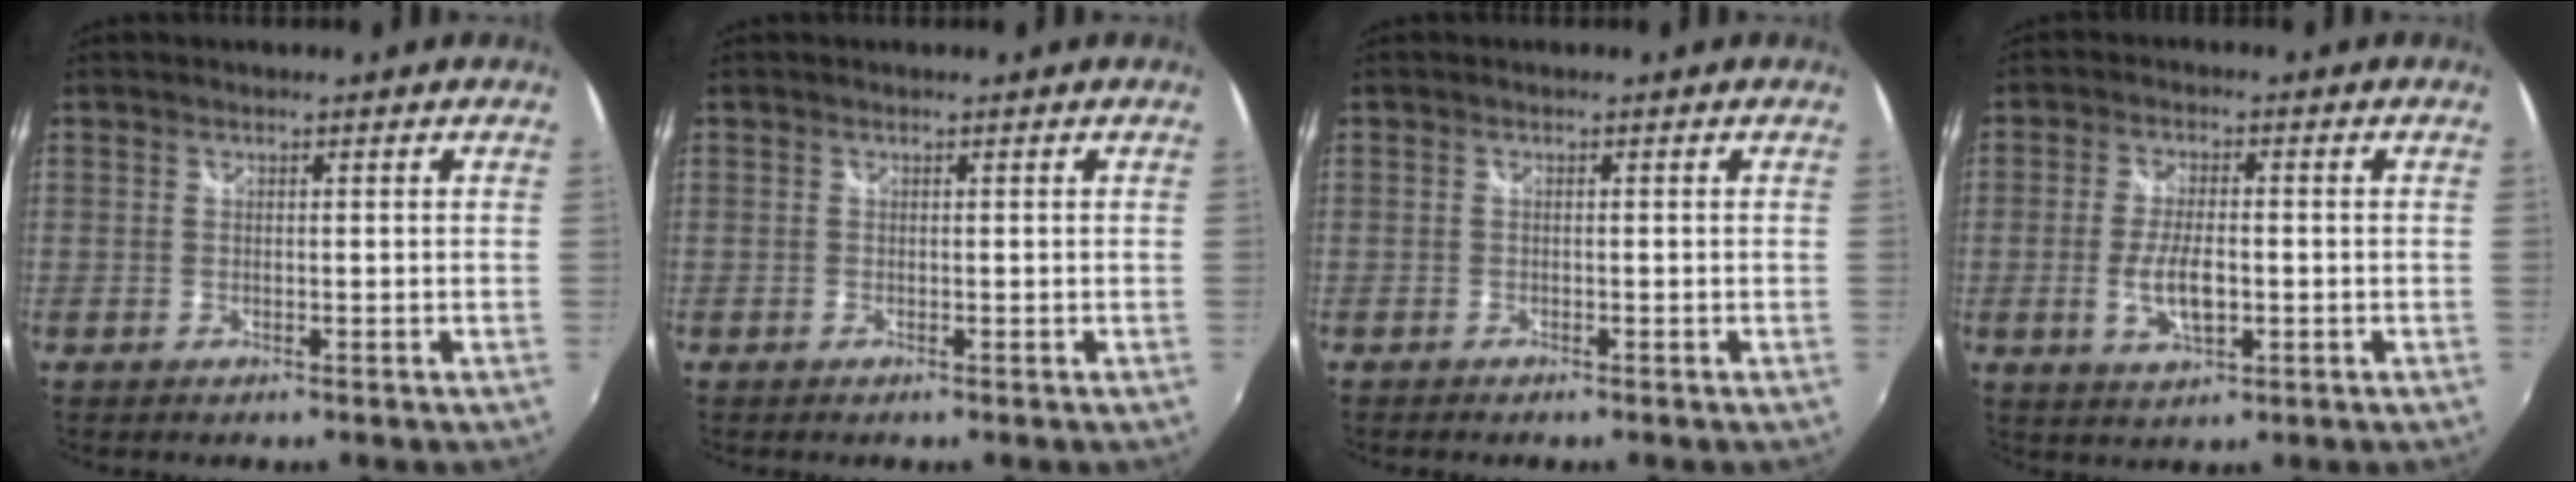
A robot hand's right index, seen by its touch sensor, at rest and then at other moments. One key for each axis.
{"total": 0.0}
{"total": 0.7, "fx": -0.6, "fy": 0.2, "fz": 0.2, "tx": -0.007, "ty": -0.004, "tz": -0.014}
{"total": 6.8, "fx": -1.4, "fy": 2.7, "fz": 6.1, "tx": -0.123, "ty": -0.006, "tz": -0.024}